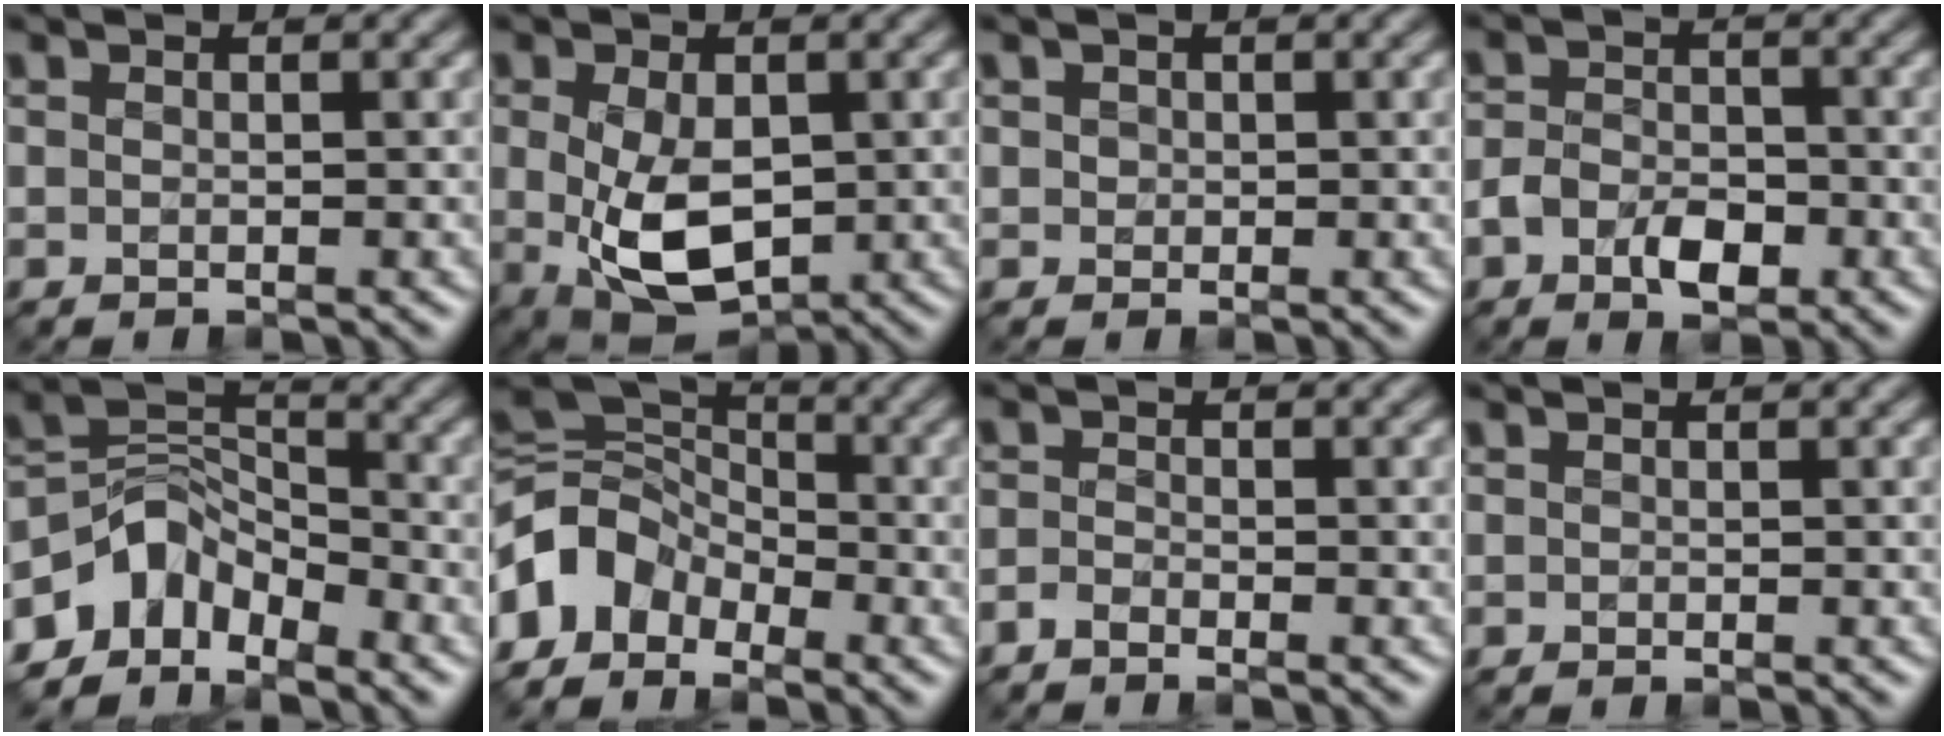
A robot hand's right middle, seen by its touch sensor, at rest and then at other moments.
{"total": 6.9, "force": [-0.6, 4.0, 5.6], "torque": [-0.122, -0.014, 0.002]}
{"total": 0.7, "force": [0.2, 0.7, 0.1], "torque": [0.001, -0.002, 0.003]}
{"total": 4.0, "force": [-1.8, 2.5, 2.5], "torque": [-0.045, 0.000, -0.037]}
{"total": 5.4, "force": [-3.7, 3.5, 2.0], "torque": [-0.018, 0.003, -0.075]}
{"total": 6.7, "force": [-3.5, 4.6, 3.2], "torque": [-0.058, 0.010, -0.089]}
{"total": 1.3, "force": [-1.0, 0.4, 0.7], "torque": [-0.015, -0.003, -0.027]}
{"total": 0.0}